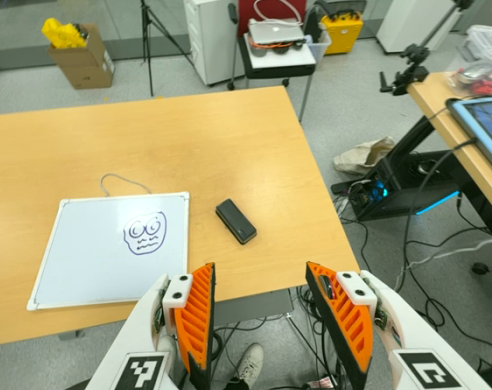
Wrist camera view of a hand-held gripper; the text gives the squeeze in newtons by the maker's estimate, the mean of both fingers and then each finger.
{"total": 0.0}